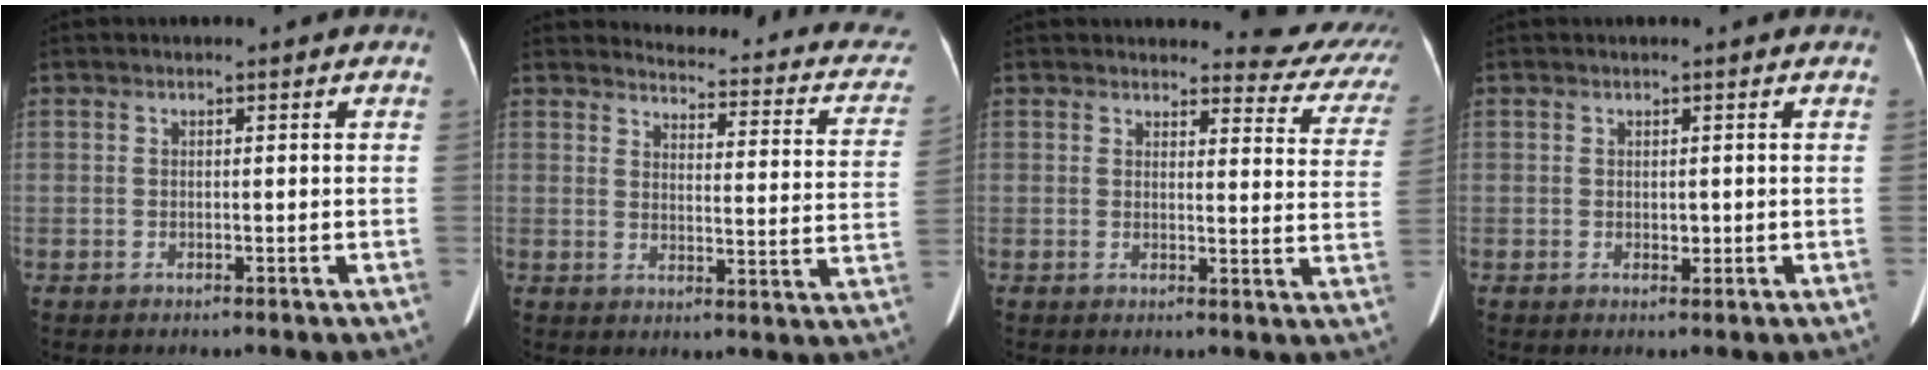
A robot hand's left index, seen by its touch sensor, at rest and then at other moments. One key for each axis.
{"total": 16.6, "fx": 15.0, "fy": 4.5, "fz": 5.4, "tx": -0.039, "ty": -0.049, "tz": 0.138}
{"total": 10.1, "fx": 9.7, "fy": 2.5, "fz": 1.2, "tx": 0.021, "ty": -0.049, "tz": 0.075}
{"total": 0.8, "fx": 0.0, "fy": 0.6, "fz": 0.5, "tx": -0.009, "ty": -0.001, "tz": 0.001}